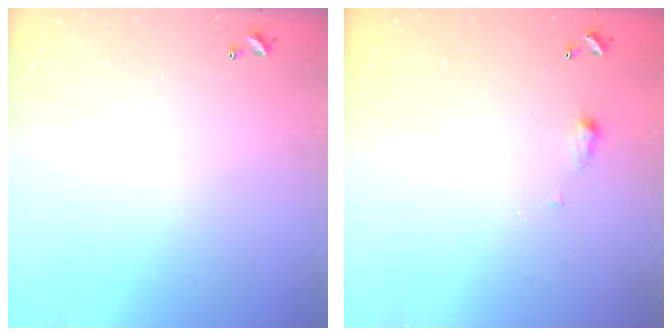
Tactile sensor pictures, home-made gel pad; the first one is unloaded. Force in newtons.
{"total": 2.9, "press": 2.9, "slide": 0.5}